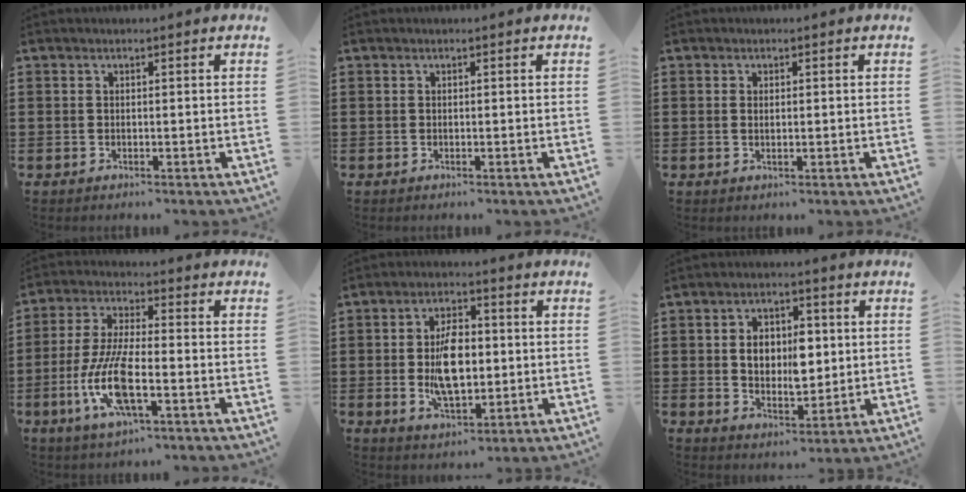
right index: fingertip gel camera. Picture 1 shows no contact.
{"total": 0.0}
{"total": 0.9, "force": [0.2, 0.4, 0.8], "torque": [-0.016, 0.004, 0.002]}
{"total": 10.6, "force": [-3.7, 3.1, 9.4], "torque": [-0.214, -0.016, -0.071]}
{"total": 8.7, "force": [-0.3, 4.6, 7.4], "torque": [-0.148, 0.003, -0.008]}
{"total": 7.6, "force": [1.0, 4.6, 5.9], "torque": [-0.101, 0.007, 0.012]}